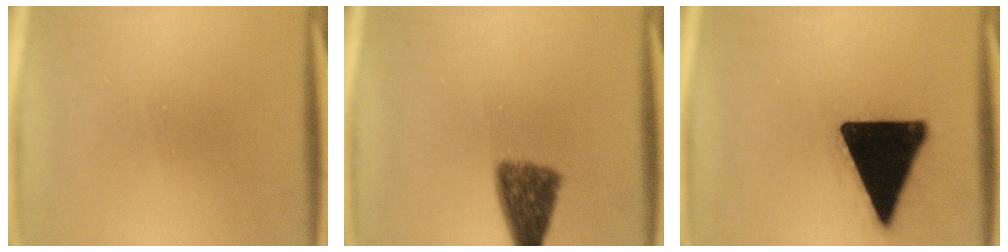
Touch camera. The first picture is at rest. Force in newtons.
{"total": 7.2}
{"total": 20.3}